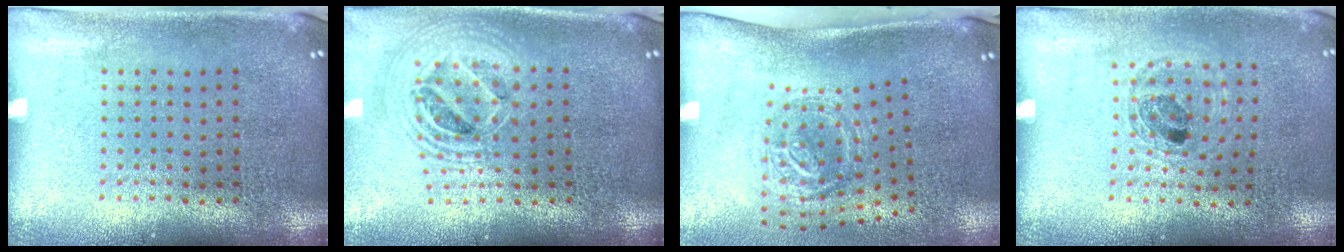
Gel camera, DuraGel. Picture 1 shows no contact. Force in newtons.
{"total": 2.2, "press": 1.7, "slide": 1.4}
{"total": 1.8, "press": 1.2, "slide": 1.4}
{"total": 0.9, "press": 0.9, "slide": 0.1}